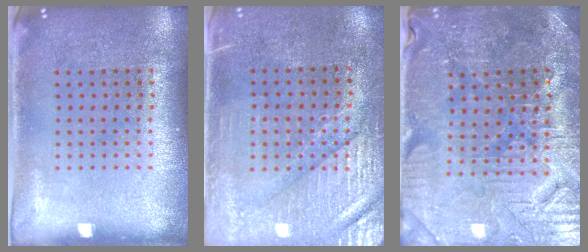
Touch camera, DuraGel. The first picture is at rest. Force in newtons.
{"total": 3.4, "press": 3.1, "slide": 1.4}
{"total": 3.6, "press": 3.6, "slide": 0.4}